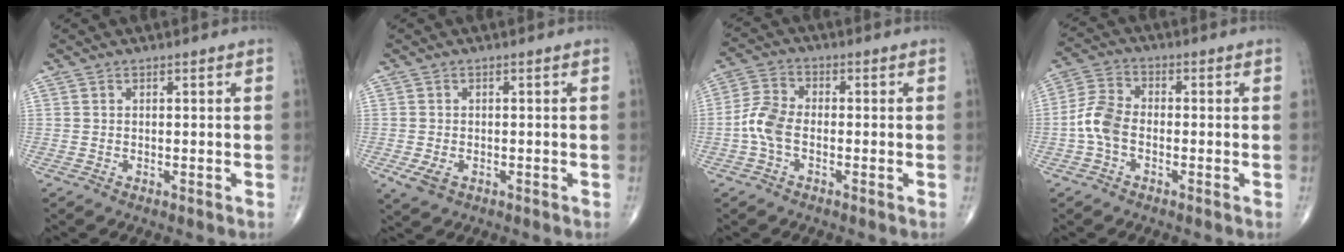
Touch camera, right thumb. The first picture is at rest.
{"total": 3.0, "force": [-1.1, 2.0, 2.0], "torque": [-0.036, -0.002, -0.013]}
{"total": 6.0, "force": [-1.6, 3.5, 4.6], "torque": [-0.103, 0.020, -0.041]}
{"total": 6.6, "force": [-1.7, 4.2, 4.8], "torque": [-0.100, 0.022, -0.045]}